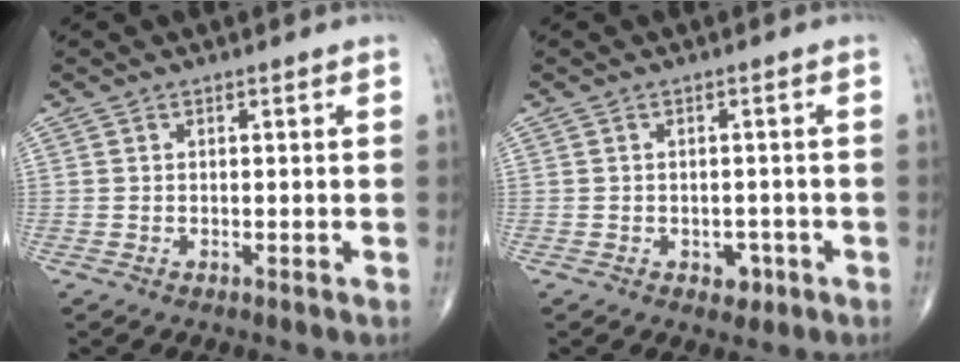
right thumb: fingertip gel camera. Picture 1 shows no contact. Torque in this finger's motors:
{"motor_torque": [0.38, 0.05, 0.04, -0.28, -0.01]}